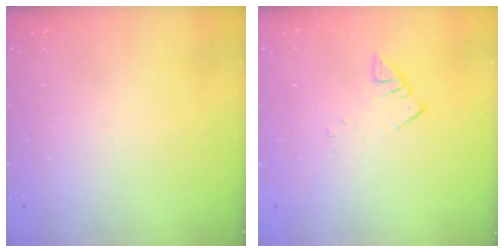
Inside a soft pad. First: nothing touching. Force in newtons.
{"total": 2.5, "press": 2.5, "slide": 0.3}